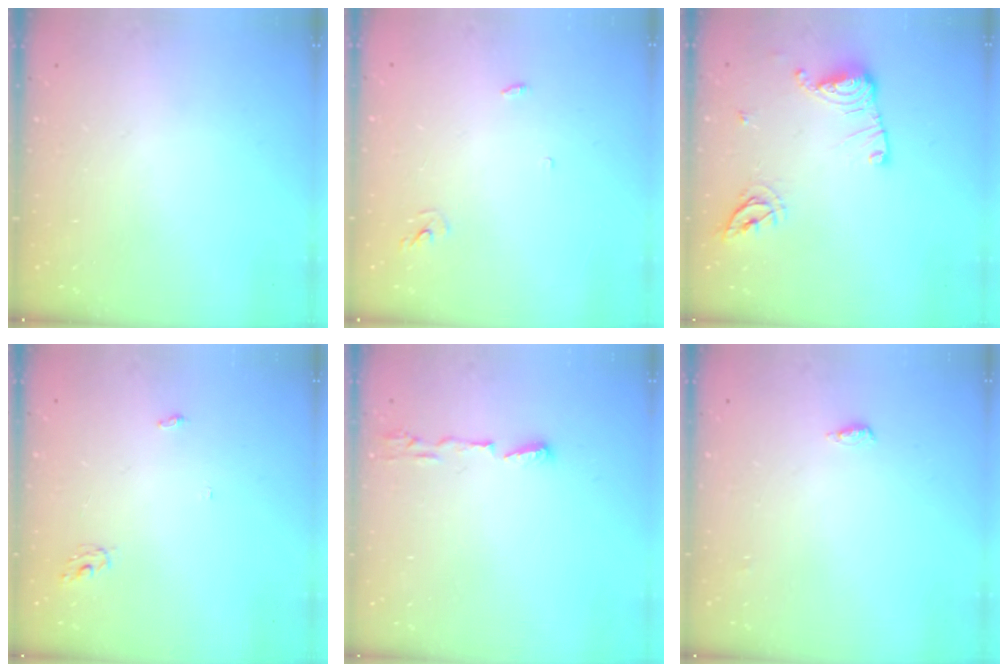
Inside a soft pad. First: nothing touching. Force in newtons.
{"total": 2.9, "press": 2.9, "slide": 0.2}
{"total": 12.8, "press": 12.8, "slide": 0.5}
{"total": 2.8, "press": 2.8, "slide": 0.2}
{"total": 6.0, "press": 5.8, "slide": 1.2}
{"total": 4.0, "press": 3.9, "slide": 1.1}